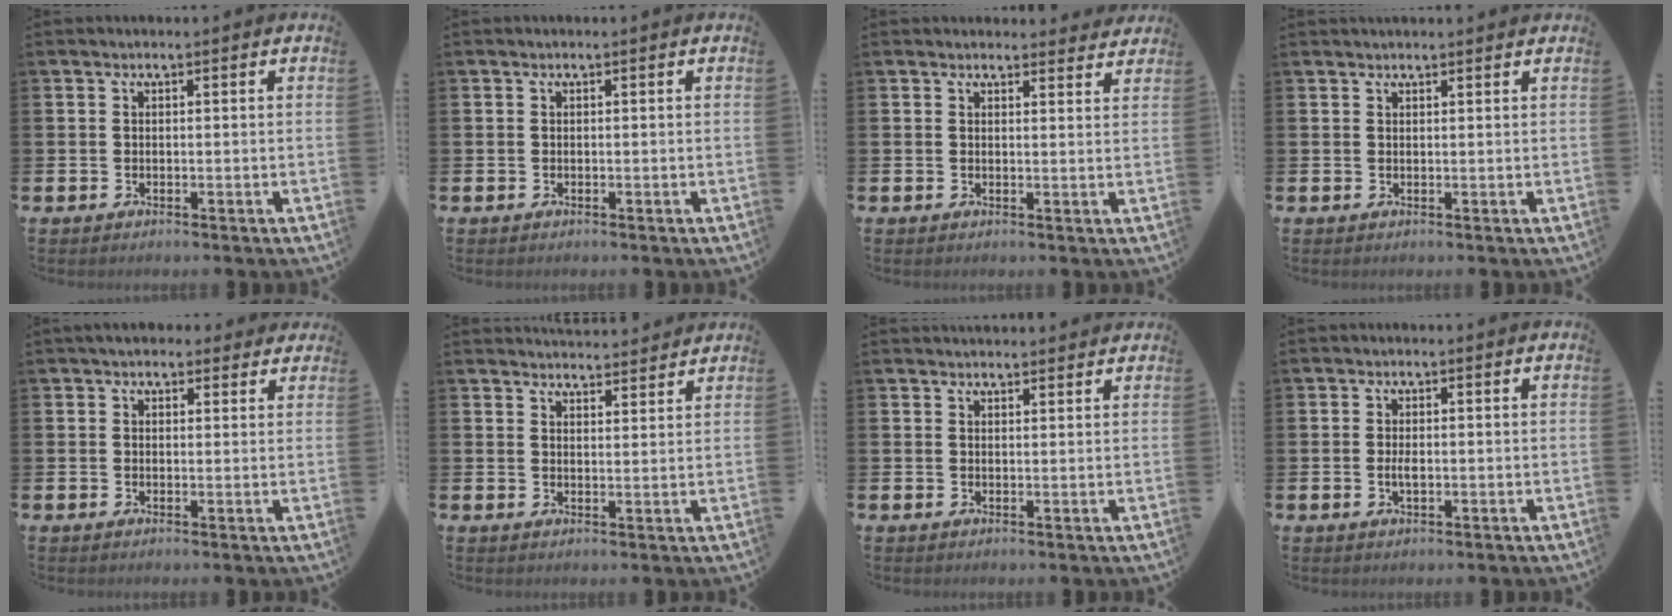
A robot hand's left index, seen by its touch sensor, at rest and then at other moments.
{"total": 0.0}
{"total": 2.2, "force": [2.1, 0.4, -0.2], "torque": [0.019, -0.017, 0.034]}
{"total": 1.2, "force": [1.1, 0.1, 0.1], "torque": [0.010, -0.004, 0.019]}
{"total": 3.1, "force": [2.7, 1.5, 0.3], "torque": [0.007, -0.009, 0.045]}
{"total": 3.8, "force": [3.8, 0.3, -0.2], "torque": [0.000, -0.023, 0.069]}
{"total": 1.9, "force": [1.9, 0.3, 0.0], "torque": [0.009, -0.010, 0.032]}
{"total": 1.5, "force": [-0.1, 0.6, 1.4], "torque": [-0.024, 0.001, -0.004]}